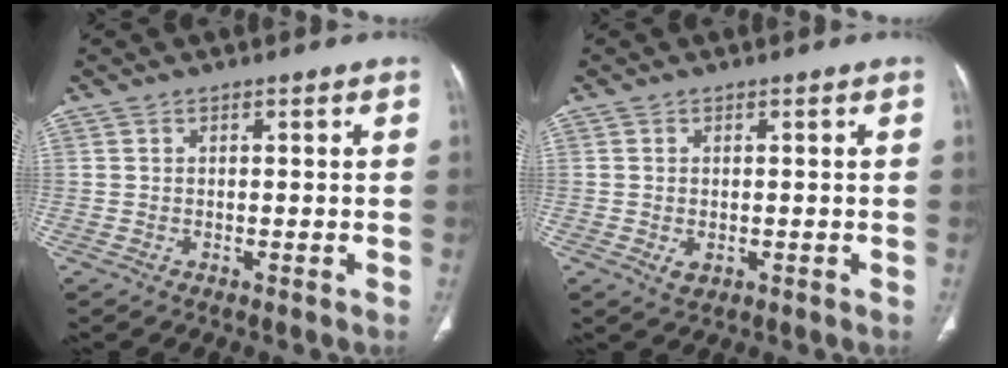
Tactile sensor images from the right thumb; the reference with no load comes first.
{"total": 1.9, "force": [-0.4, 1.3, 1.3], "torque": [-0.023, -0.003, -0.002]}